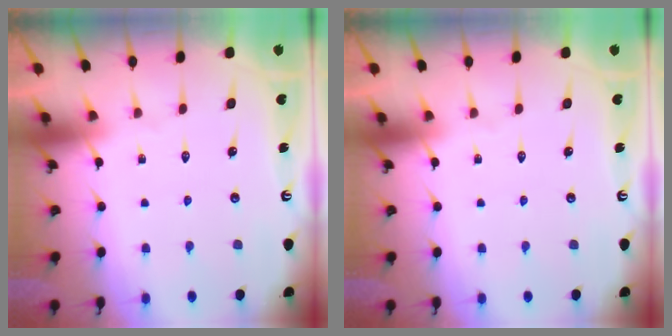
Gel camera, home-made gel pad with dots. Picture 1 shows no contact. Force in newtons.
{"total": 0.0}